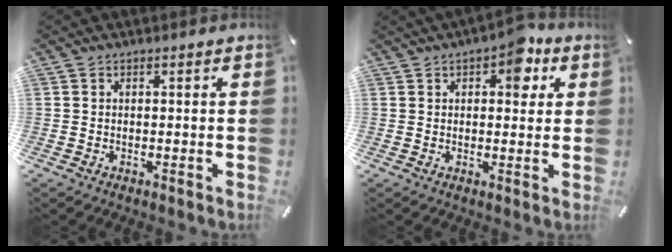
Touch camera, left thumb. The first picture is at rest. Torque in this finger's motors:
{"motor_torque": [1.34, 1.44, 0.96, -0.62, 0.23]}